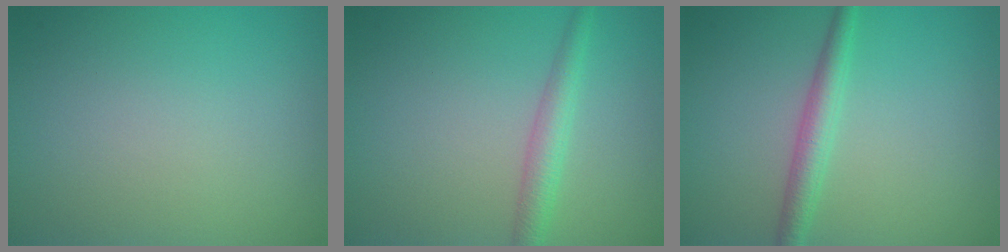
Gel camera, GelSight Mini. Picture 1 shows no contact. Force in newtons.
{"total": 2.4, "press": 2.4, "slide": 0.1}
{"total": 2.4, "press": 2.4, "slide": 0.1}